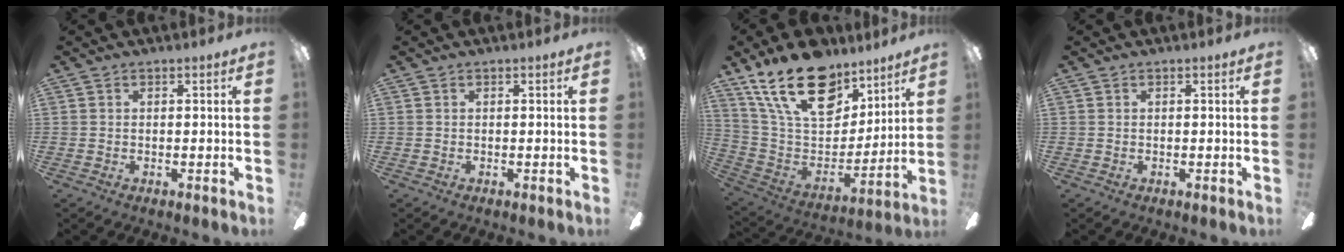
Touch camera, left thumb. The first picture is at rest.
{"total": 0.0}
{"total": 23.9, "force": [15.5, 12.5, 13.2], "torque": [-0.236, -0.085, 0.281]}
{"total": 0.0}